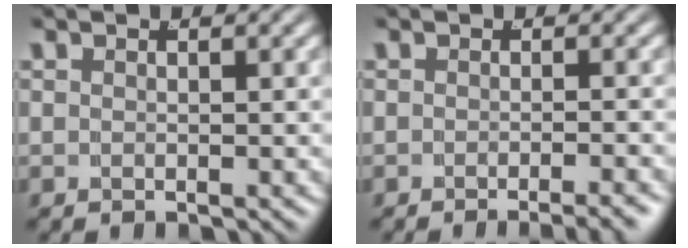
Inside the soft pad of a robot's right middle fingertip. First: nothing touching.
{"total": 2.7, "force": [-2.3, 0.1, 1.4], "torque": [-0.012, 0.009, -0.043]}